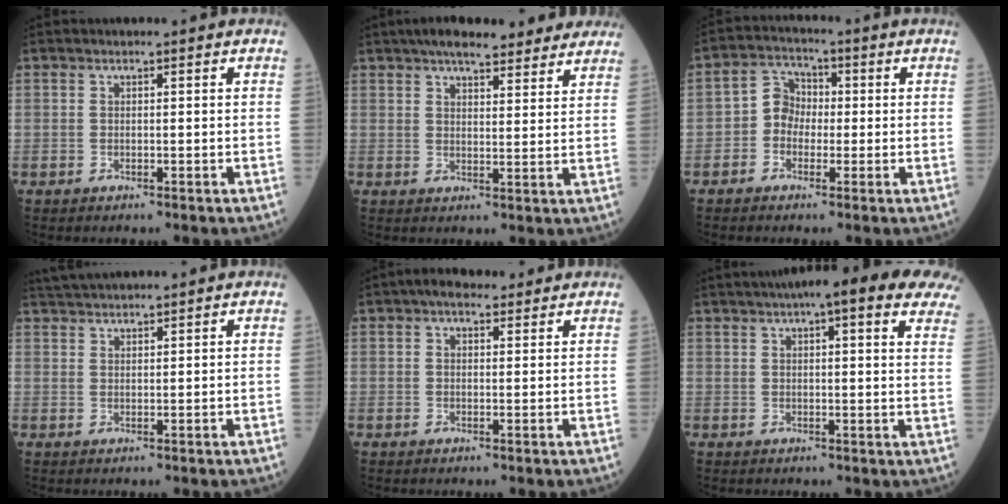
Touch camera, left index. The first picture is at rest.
{"total": 12.3, "force": [10.2, 3.1, 6.2], "torque": [-0.078, 0.025, 0.131]}
{"total": 4.5, "force": [-0.8, 3.8, 2.2], "torque": [-0.038, 0.016, -0.025]}
{"total": 4.0, "force": [3.9, -0.3, 1.1], "torque": [-0.026, 0.028, 0.077]}
{"total": 4.1, "force": [3.0, 1.8, 2.1], "torque": [-0.036, 0.023, 0.046]}
{"total": 17.7, "force": [13.2, 2.7, 11.5], "torque": [-0.158, 0.037, 0.149]}